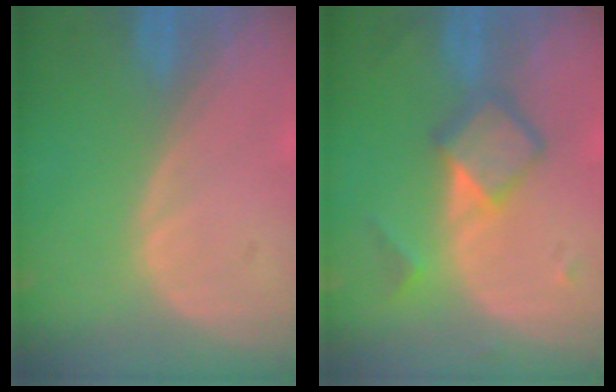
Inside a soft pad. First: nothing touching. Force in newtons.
{"total": 5.4, "press": 5.4, "slide": 0.1}